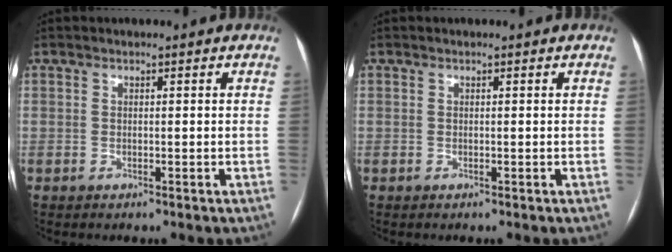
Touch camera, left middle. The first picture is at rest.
{"total": 0.0}